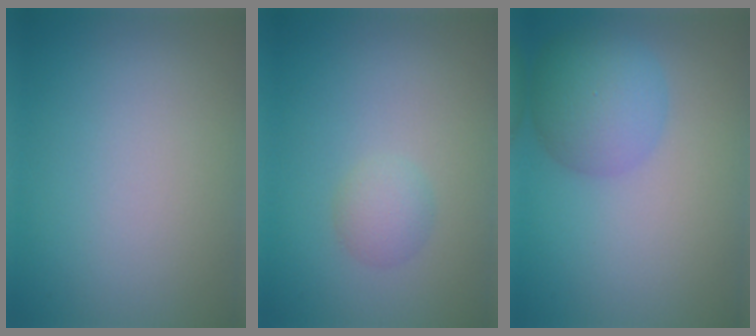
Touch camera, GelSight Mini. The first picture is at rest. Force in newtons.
{"total": 1.8, "press": 1.8, "slide": 0.1}
{"total": 4.9, "press": 4.9, "slide": 0.1}